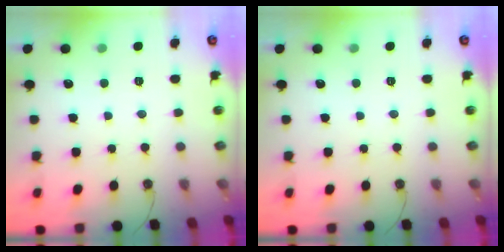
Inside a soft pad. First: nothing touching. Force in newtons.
{"total": 0.0}